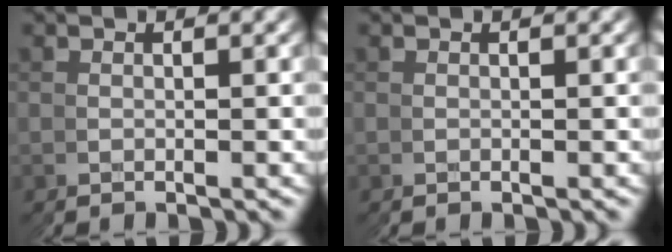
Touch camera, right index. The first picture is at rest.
{"total": 0.0}